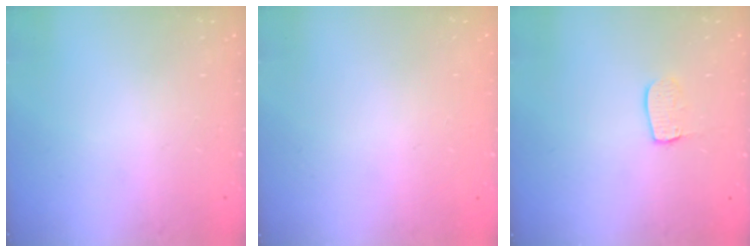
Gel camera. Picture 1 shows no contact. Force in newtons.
{"total": 0.0}
{"total": 6.6, "press": 6.6, "slide": 0.5}